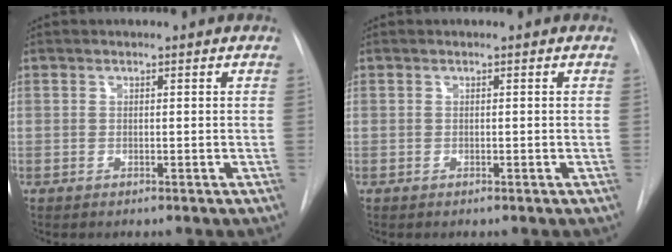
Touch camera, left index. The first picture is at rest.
{"total": 0.8, "force": [-0.8, -0.1, -0.1], "torque": [0.005, -0.006, -0.010]}